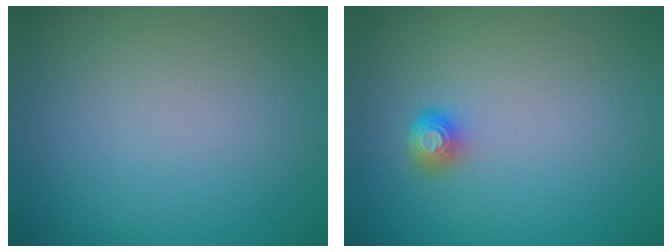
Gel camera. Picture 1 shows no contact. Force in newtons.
{"total": 1.7, "press": 1.3, "slide": 1.2}